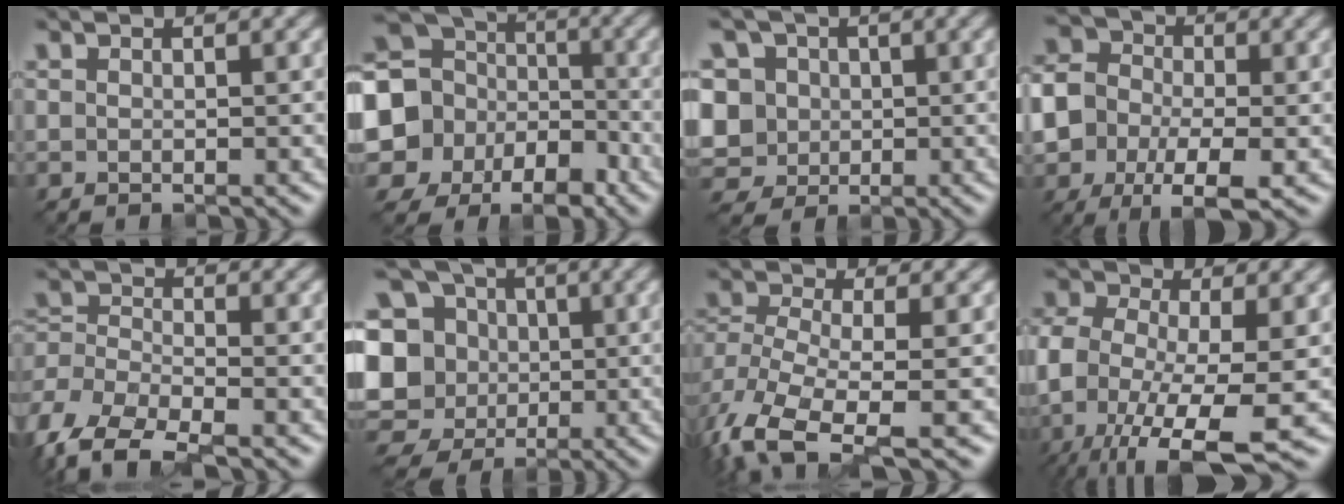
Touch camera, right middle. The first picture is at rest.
{"total": 15.5, "force": [-4.8, 13.5, 6.1], "torque": [-0.165, -0.017, -0.099]}
{"total": 9.0, "force": [1.7, 7.8, 4.1], "torque": [-0.087, 0.023, -0.001]}
{"total": 11.0, "force": [-3.4, 7.7, 7.1], "torque": [-0.131, -0.018, -0.057]}
{"total": 8.0, "force": [-5.3, 3.5, 4.9], "torque": [-0.102, -0.009, -0.110]}
{"total": 16.0, "force": [-0.3, 14.8, 6.2], "torque": [-0.173, 0.031, -0.034]}
{"total": 8.1, "force": [-4.0, 3.7, 6.0], "torque": [-0.132, -0.020, -0.078]}
{"total": 10.6, "force": [-3.1, 4.6, 9.0], "torque": [-0.191, -0.008, -0.059]}